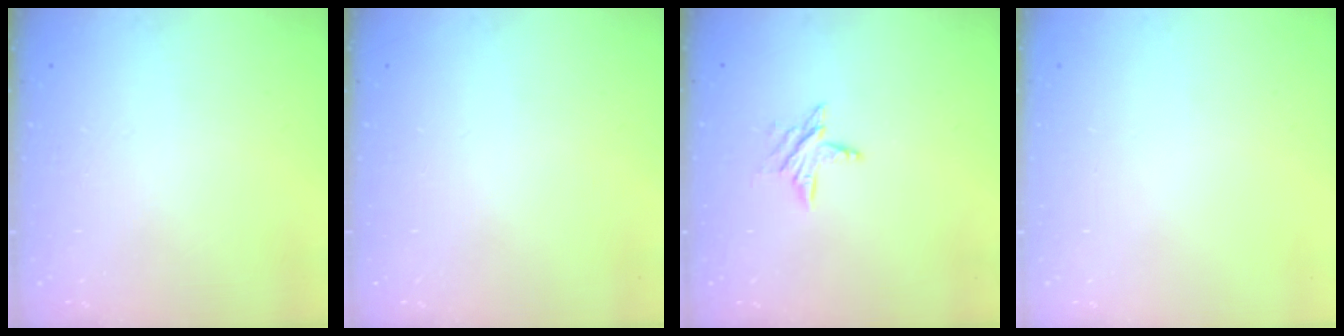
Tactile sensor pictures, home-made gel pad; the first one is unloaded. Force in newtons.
{"total": 0.0}
{"total": 5.7, "press": 5.7, "slide": 0.6}
{"total": 0.0}